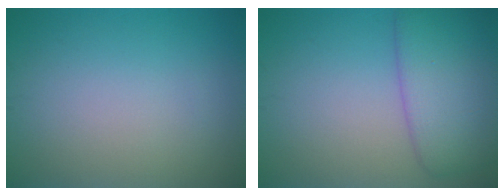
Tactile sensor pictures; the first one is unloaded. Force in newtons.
{"total": 5.9, "press": 5.9, "slide": 0.2}